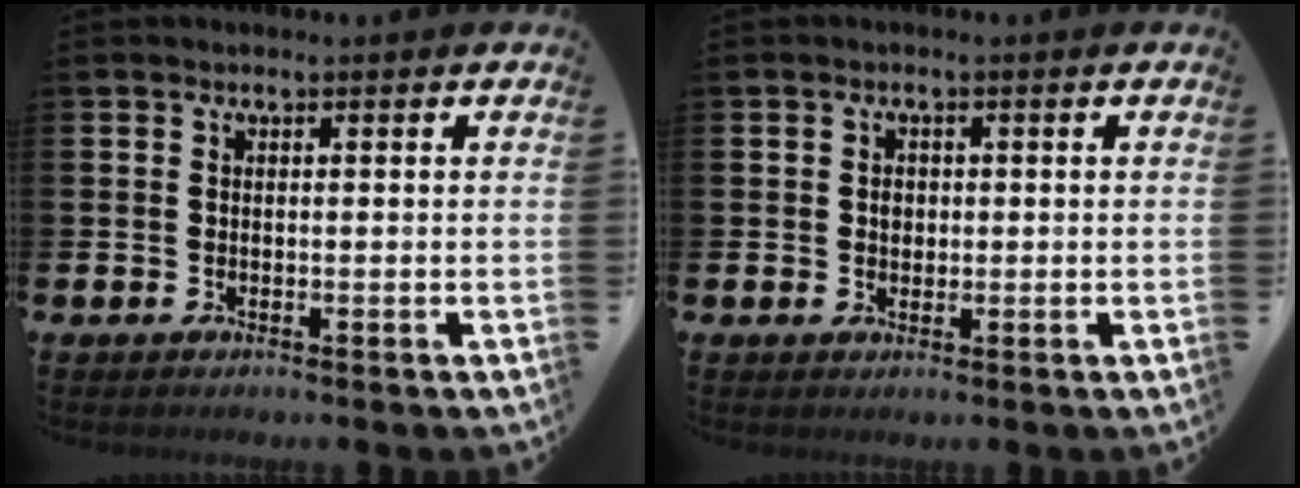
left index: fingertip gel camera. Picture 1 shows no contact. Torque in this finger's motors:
{"motor_torque": [0.09, 0.03, 0.00, 0.01]}